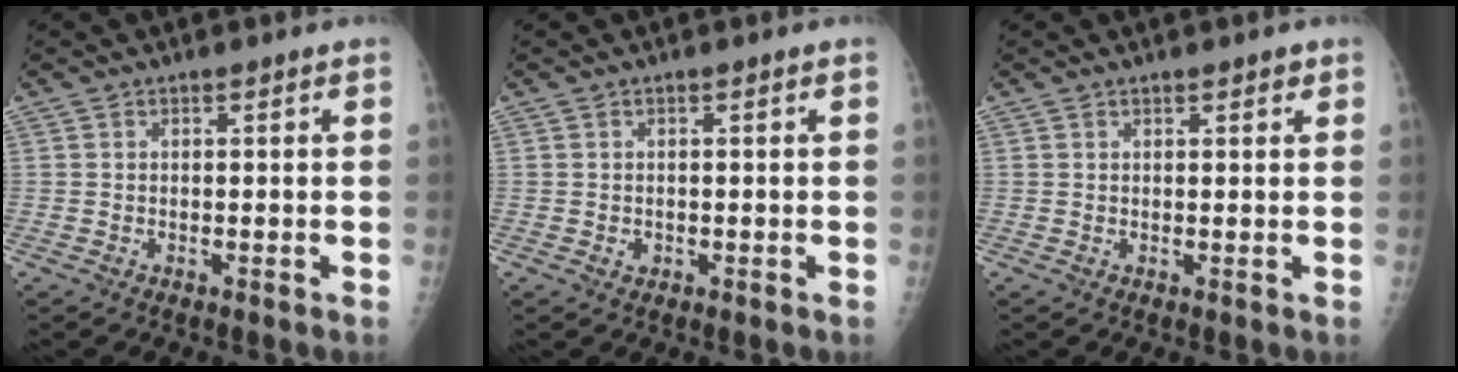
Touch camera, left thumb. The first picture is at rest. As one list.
[{"total": 0.8, "force": [-0.1, 0.6, 0.4], "torque": [-0.001, 0.001, 0.002]}, {"total": 1.4, "force": [1.0, 0.5, 0.9], "torque": [-0.009, -0.004, 0.013]}]